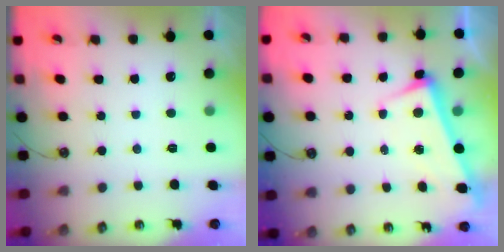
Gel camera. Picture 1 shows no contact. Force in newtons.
{"total": 3.3, "press": 3.2, "slide": 1.0}